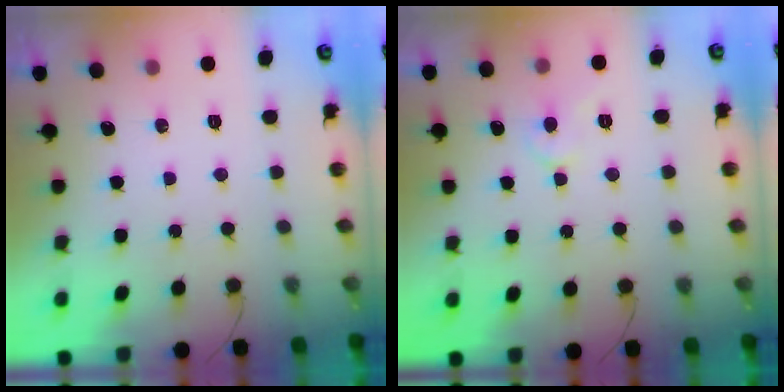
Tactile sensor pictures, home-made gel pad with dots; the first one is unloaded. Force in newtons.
{"total": 5.0, "press": 5.0, "slide": 0.5}